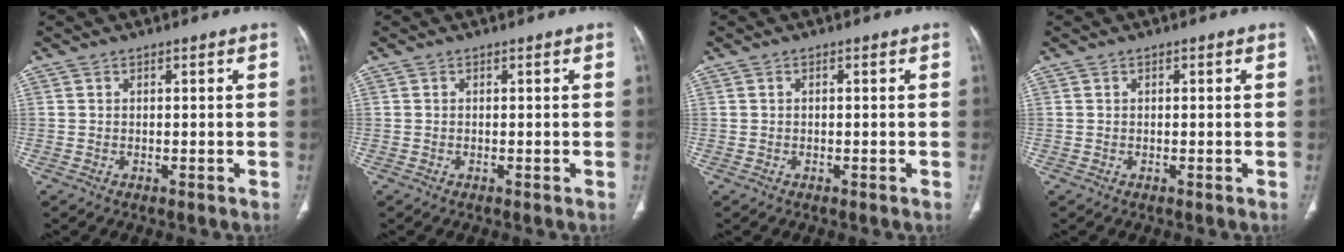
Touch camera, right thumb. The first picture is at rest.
{"total": 0.0}
{"total": 0.0}
{"total": 0.0}